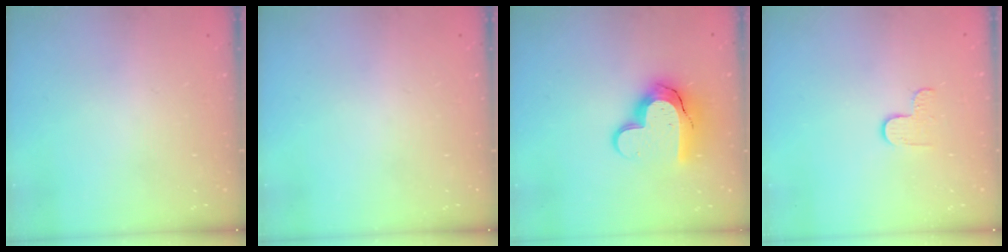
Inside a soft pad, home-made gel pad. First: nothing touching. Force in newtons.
{"total": 0.0}
{"total": 14.2, "press": 14.1, "slide": 1.0}
{"total": 2.9, "press": 2.9, "slide": 0.3}